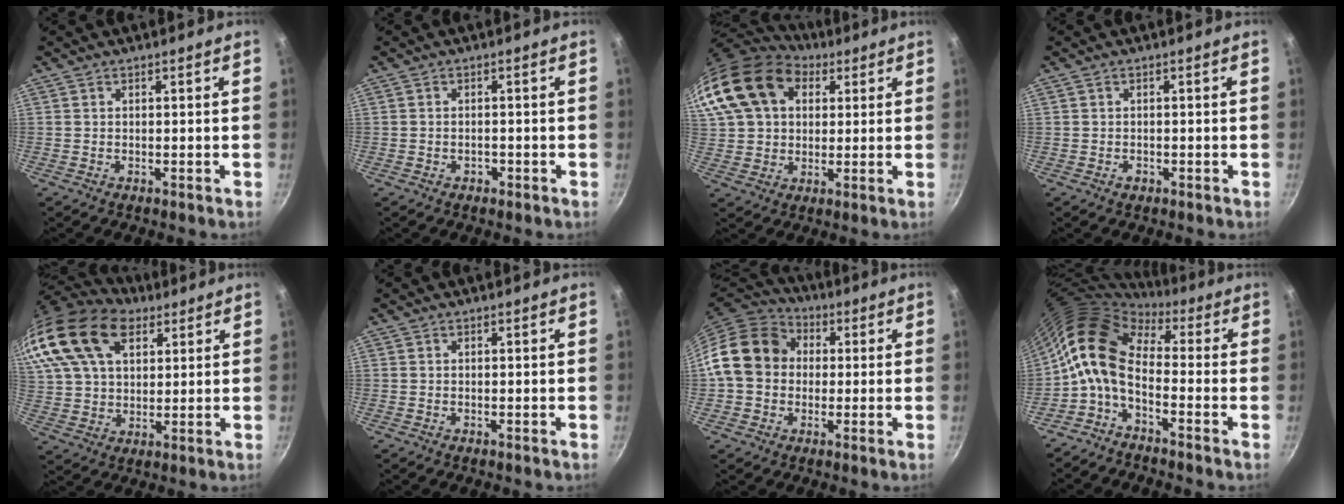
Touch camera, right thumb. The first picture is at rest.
{"total": 1.3, "force": [-0.7, 0.9, 0.6], "torque": [-0.007, 0.007, -0.008]}
{"total": 21.8, "force": [8.8, 15.5, 12.6], "torque": [-0.262, 0.021, 0.155]}
{"total": 1.1, "force": [-0.4, 0.8, 0.6], "torque": [-0.008, 0.003, -0.006]}
{"total": 23.1, "force": [13.3, 13.6, 13.1], "torque": [-0.269, 0.002, 0.247]}
{"total": 0.0}
{"total": 14.8, "force": [1.3, 12.4, 8.0], "torque": [-0.111, 0.031, 0.005]}
{"total": 10.9, "force": [-1.2, 6.3, 8.9], "torque": [-0.155, 0.029, -0.040]}